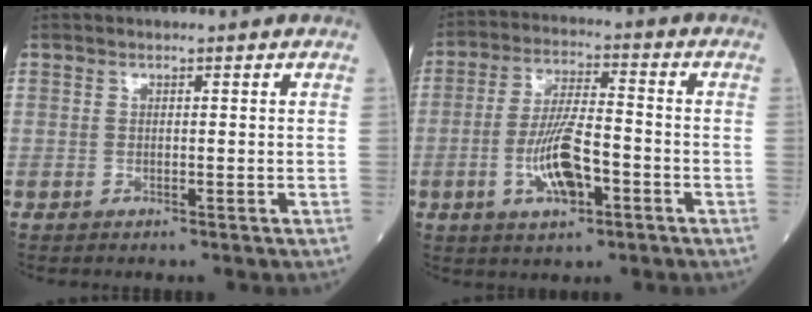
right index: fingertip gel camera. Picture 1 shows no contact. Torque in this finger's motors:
{"motor_torque": [0.12, -0.16, 0.26, 0.13]}